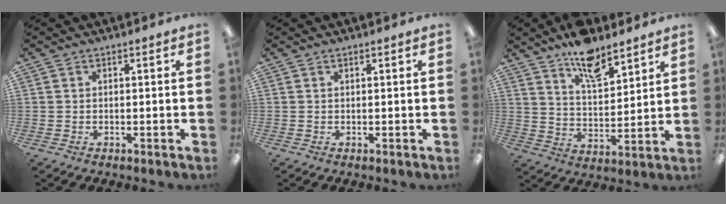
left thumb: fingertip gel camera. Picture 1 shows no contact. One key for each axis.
{"total": 0.0}
{"total": 11.2, "fx": 9.1, "fy": 4.2, "fz": 5.1, "tx": -0.079, "ty": -0.056, "tz": 0.161}